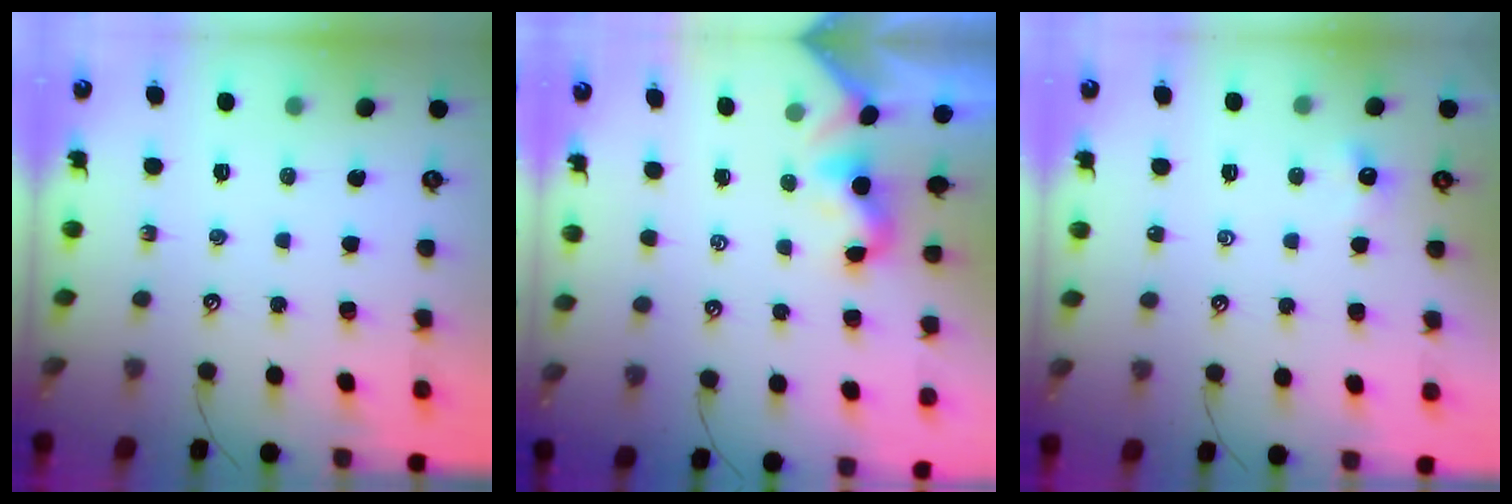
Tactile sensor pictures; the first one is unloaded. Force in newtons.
{"total": 2.0, "press": 1.9, "slide": 0.5}
{"total": 0.9, "press": 0.8, "slide": 0.5}